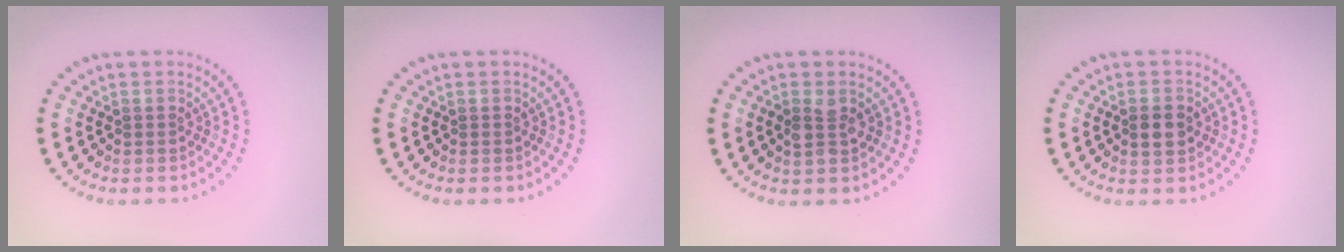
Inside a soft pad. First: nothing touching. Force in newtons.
{"total": 0.0}
{"total": 2.0, "press": 2.0, "slide": 0.2}
{"total": 2.6, "press": 2.6, "slide": 0.1}